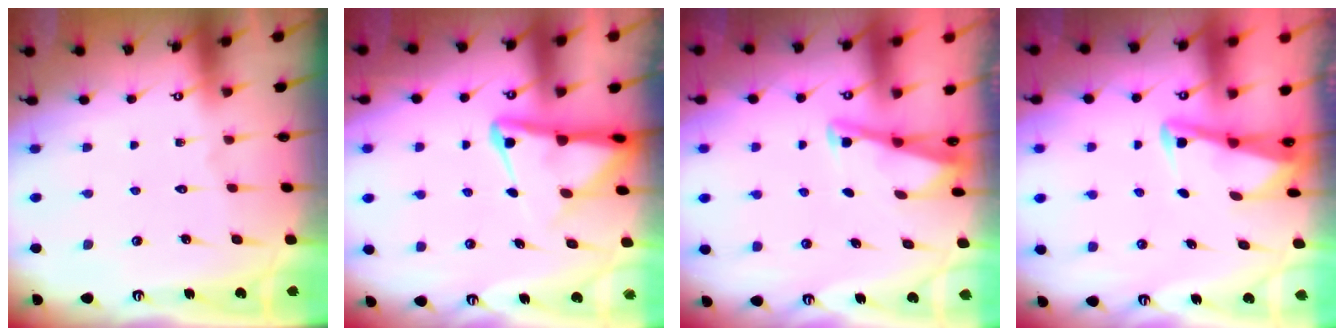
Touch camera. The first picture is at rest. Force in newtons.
{"total": 6.4, "press": 6.4, "slide": 0.9}
{"total": 3.0, "press": 3.0, "slide": 0.3}
{"total": 2.9, "press": 2.9, "slide": 0.4}